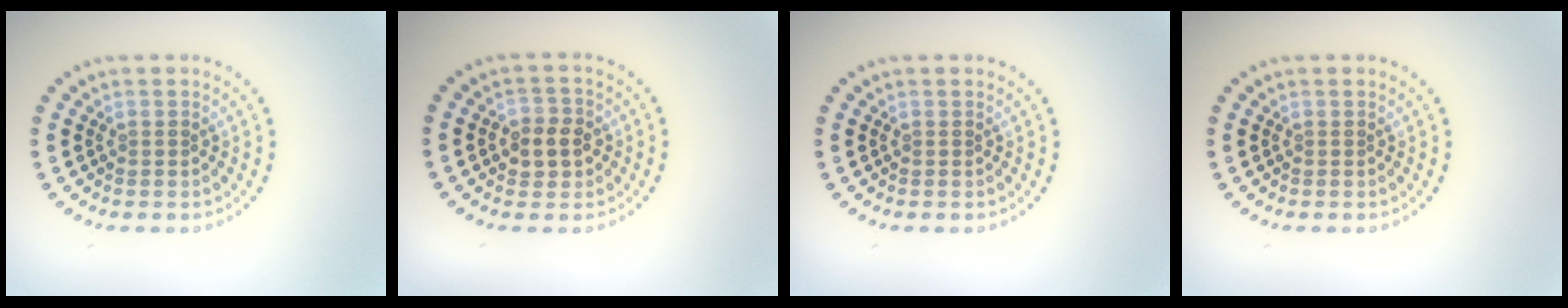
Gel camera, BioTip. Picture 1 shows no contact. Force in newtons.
{"total": 2.7, "press": 2.6, "slide": 0.6}
{"total": 0.0}
{"total": 0.0}